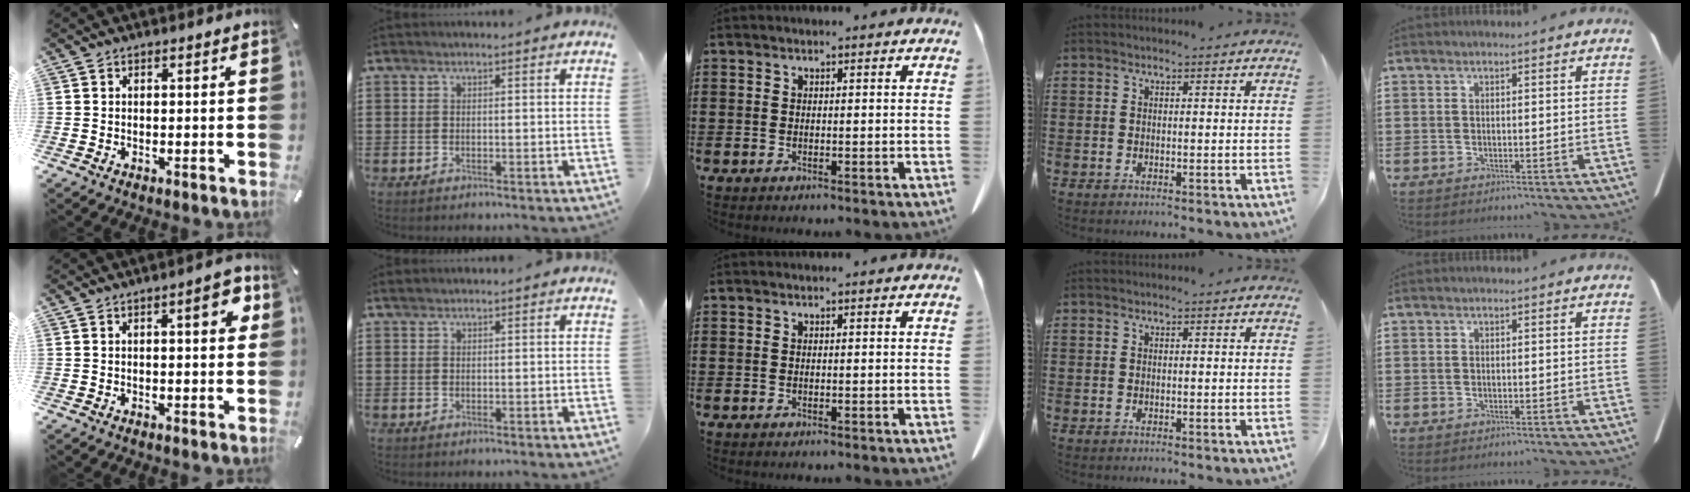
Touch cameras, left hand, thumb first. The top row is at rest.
{"thumb": {"total": 5.6, "force": [1.6, 1.9, 5.0], "torque": [-0.059, -0.005, 0.016]}, "index": {"total": 1.4, "force": [1.2, 0.4, 0.3], "torque": [-0.010, 0.003, 0.024]}}